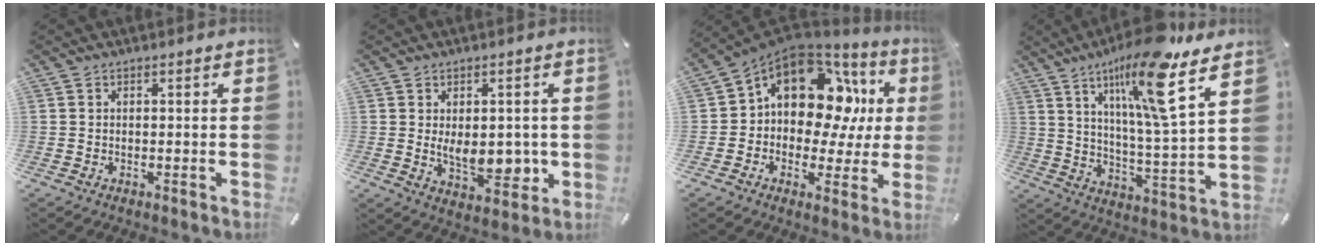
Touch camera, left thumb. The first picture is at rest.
{"total": 9.0, "force": [-0.3, 5.7, 6.9], "torque": [-0.080, 0.000, 0.000]}
{"total": 15.1, "force": [4.9, 10.7, 9.5], "torque": [-0.143, -0.037, 0.081]}
{"total": 18.1, "force": [11.0, 2.6, 14.1], "torque": [-0.238, -0.053, 0.166]}